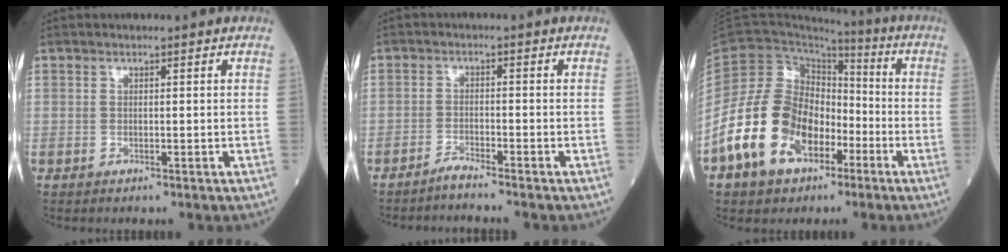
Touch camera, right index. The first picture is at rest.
{"total": 1.9, "force": [-1.7, -0.7, 0.3], "torque": [-0.005, -0.006, -0.037]}
{"total": 14.5, "force": [-6.2, 9.9, 8.6], "torque": [-0.187, 0.024, -0.114]}